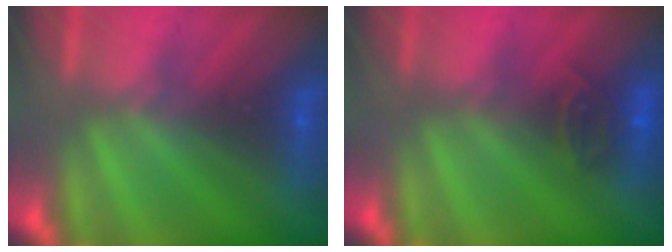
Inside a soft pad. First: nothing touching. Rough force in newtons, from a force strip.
{"total": 2.5}